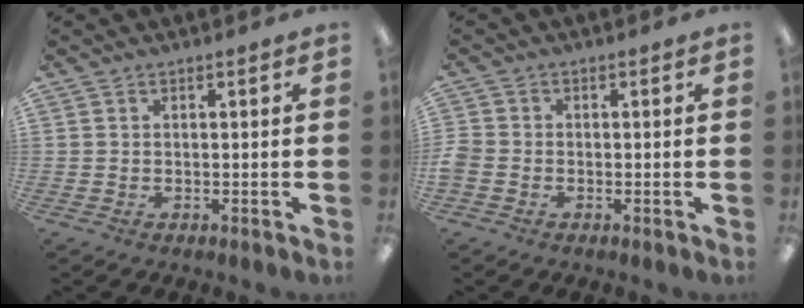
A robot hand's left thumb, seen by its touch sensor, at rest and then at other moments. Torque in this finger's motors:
{"motor_torque": [-0.36, 0.48, 0.13, -0.16, 0.00]}